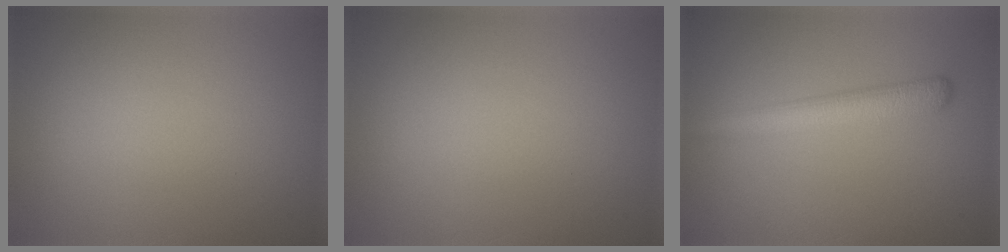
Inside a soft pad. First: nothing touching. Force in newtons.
{"total": 0.0}
{"total": 3.5, "press": 3.5, "slide": 0.1}